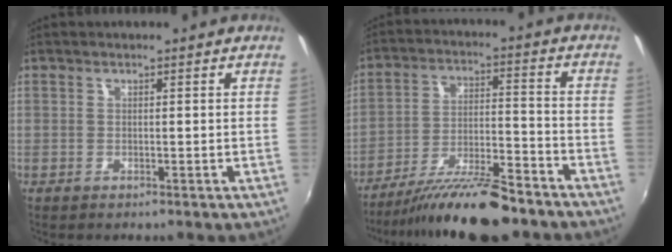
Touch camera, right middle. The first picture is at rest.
{"total": 15.7, "force": [-13.1, 2.6, 8.3], "torque": [-0.163, -0.021, -0.215]}